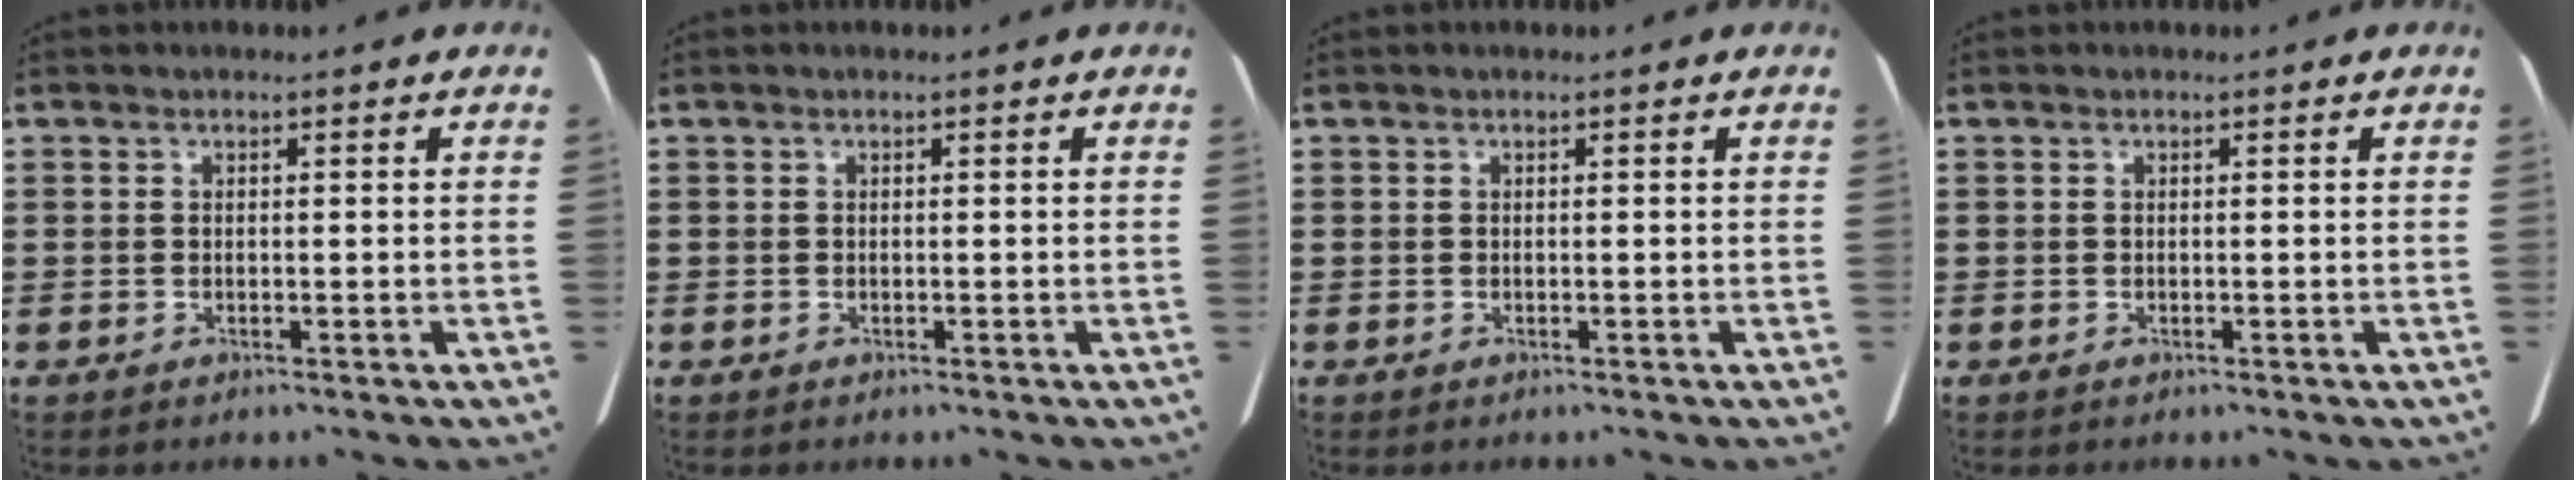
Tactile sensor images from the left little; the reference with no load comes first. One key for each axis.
{"total": 0.0}
{"total": 0.0}
{"total": 0.0}